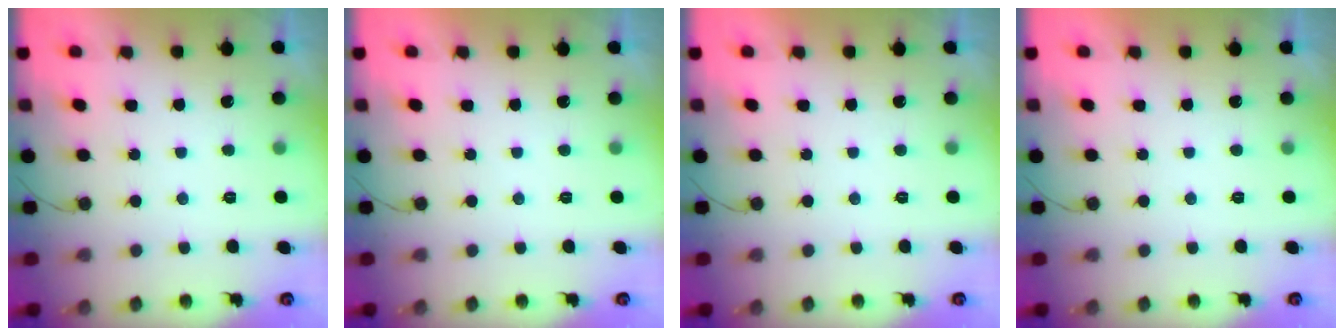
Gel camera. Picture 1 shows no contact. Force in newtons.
{"total": 1.8, "press": 1.8, "slide": 0.0}
{"total": 1.7, "press": 1.7, "slide": 0.1}
{"total": 1.8, "press": 1.8, "slide": 0.0}